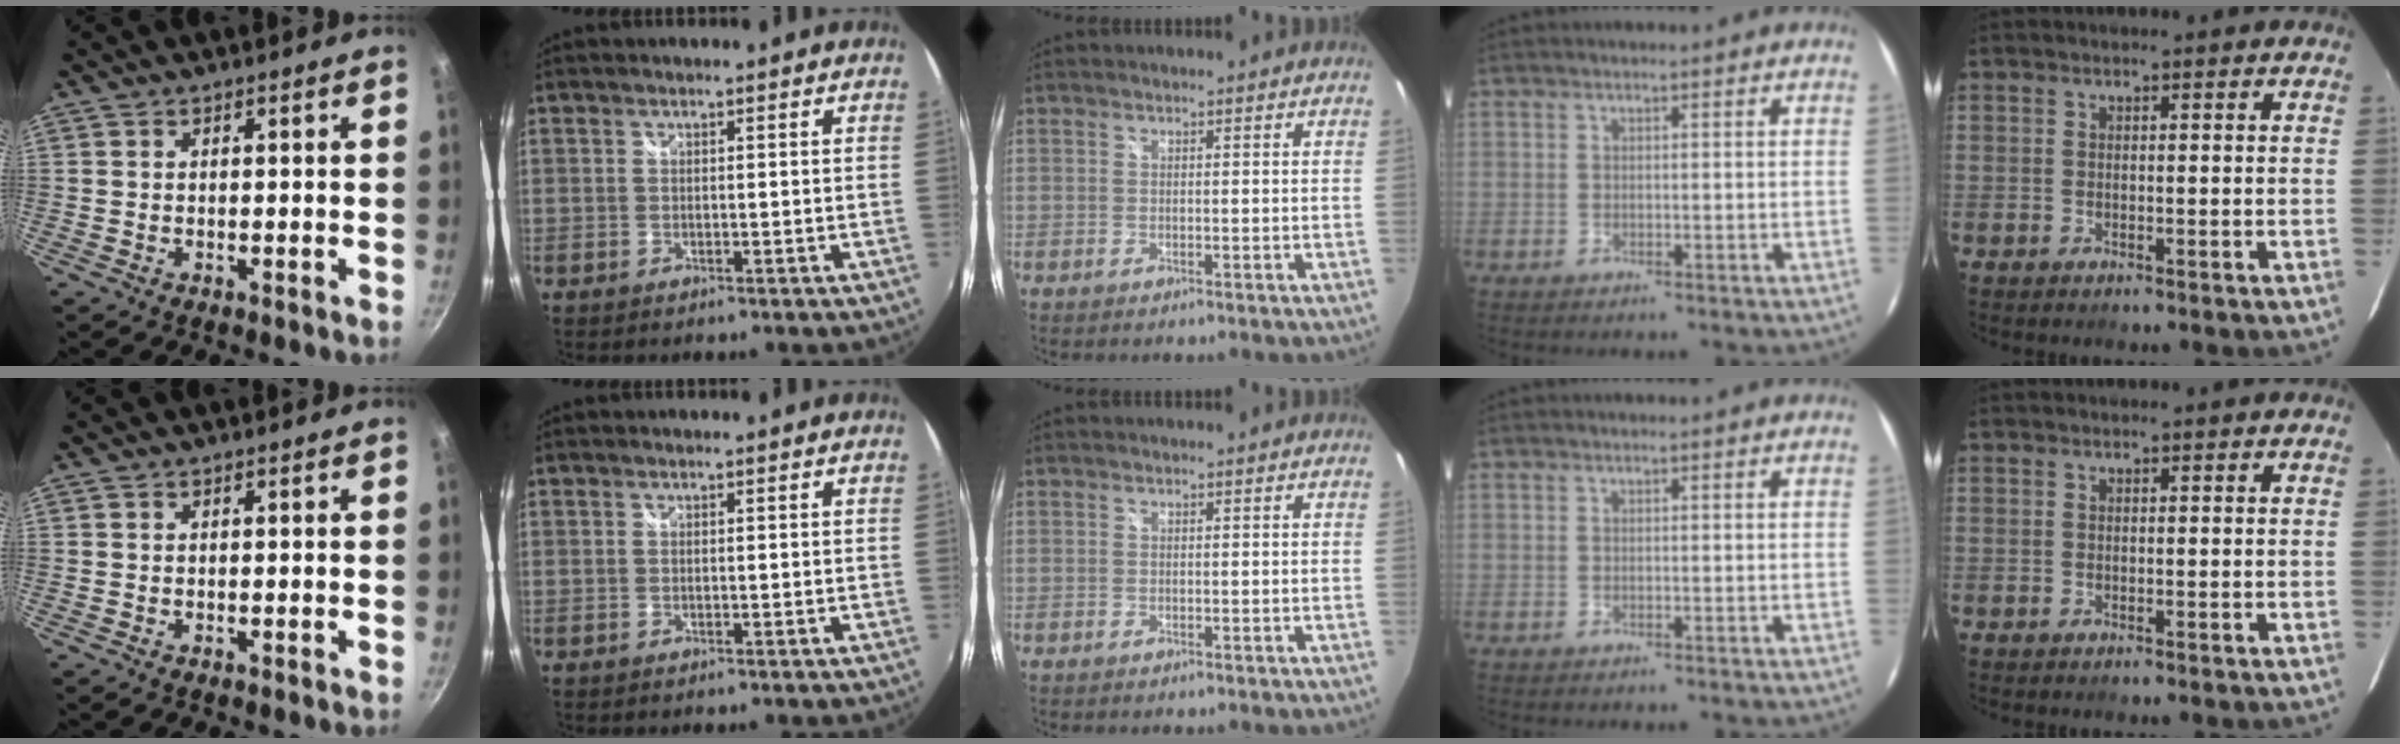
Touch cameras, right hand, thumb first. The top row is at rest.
{}